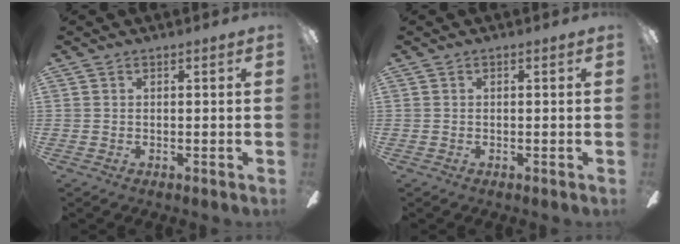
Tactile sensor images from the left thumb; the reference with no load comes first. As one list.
[{"total": 0.0}]